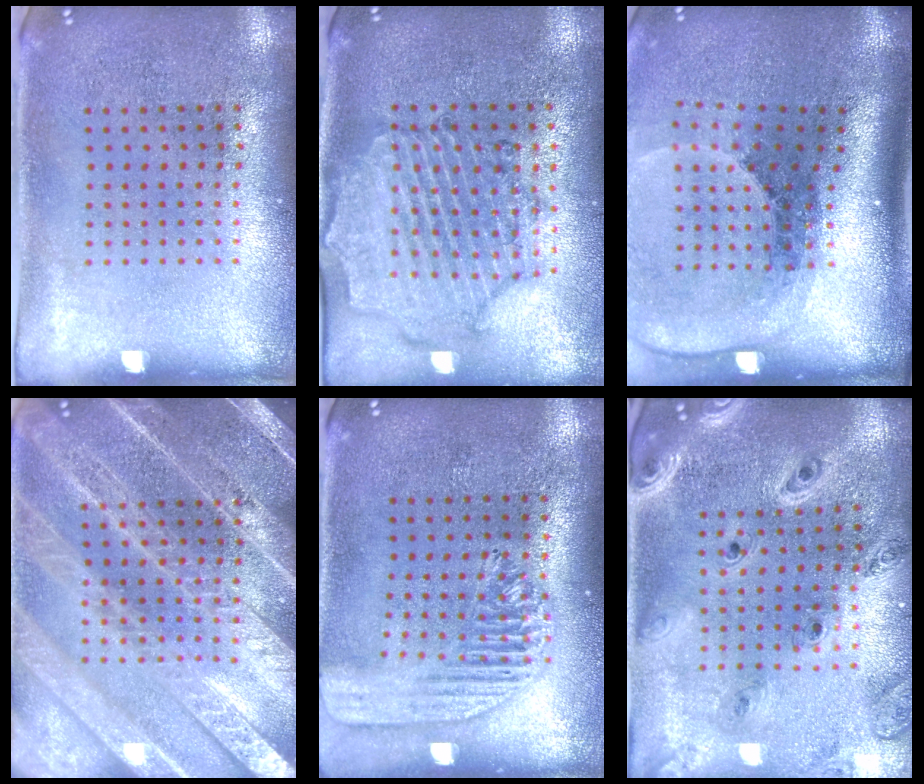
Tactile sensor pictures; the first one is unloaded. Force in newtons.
{"total": 1.6, "press": 1.6, "slide": 0.3}
{"total": 2.6, "press": 1.9, "slide": 1.8}
{"total": 5.1, "press": 5.0, "slide": 0.6}
{"total": 1.6, "press": 1.4, "slide": 0.6}
{"total": 1.8, "press": 1.7, "slide": 0.4}